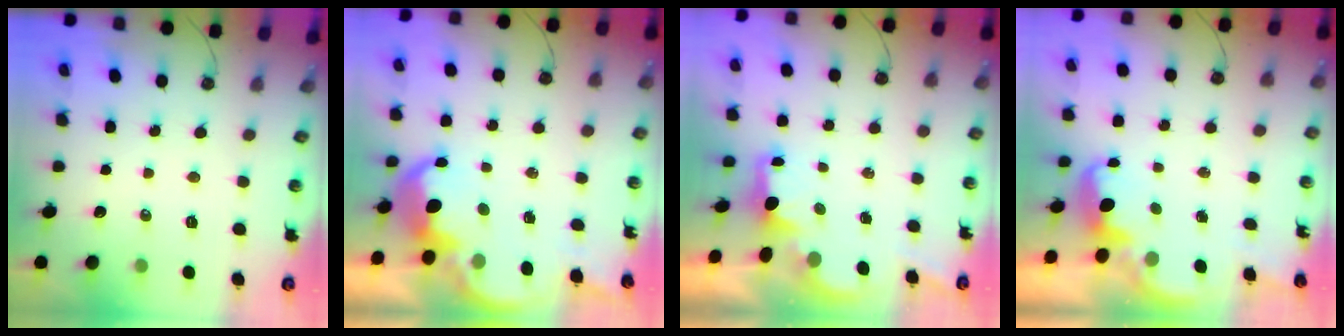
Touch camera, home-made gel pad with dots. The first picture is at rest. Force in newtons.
{"total": 9.0, "press": 9.0, "slide": 0.6}
{"total": 1.9, "press": 1.8, "slide": 0.7}
{"total": 2.9, "press": 2.9, "slide": 0.6}